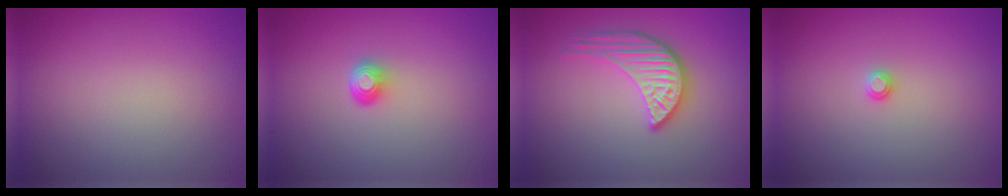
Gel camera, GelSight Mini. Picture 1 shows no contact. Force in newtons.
{"total": 1.7, "press": 1.2, "slide": 1.2}
{"total": 4.0, "press": 3.5, "slide": 1.9}
{"total": 0.8, "press": 0.8, "slide": 0.1}